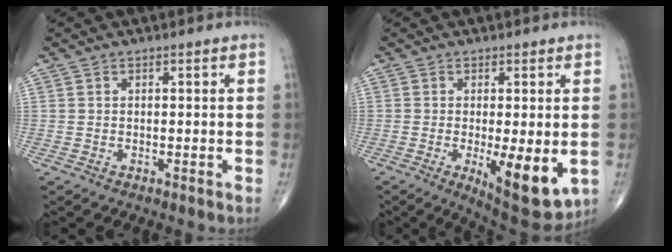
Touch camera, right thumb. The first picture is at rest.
{"total": 11.6, "force": [-2.5, 3.8, 10.6], "torque": [-0.148, -0.027, -0.027]}